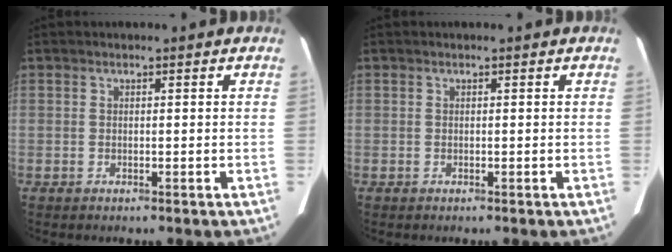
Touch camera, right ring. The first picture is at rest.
{"total": 0.0}